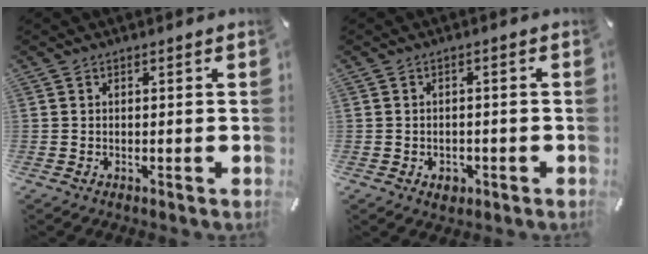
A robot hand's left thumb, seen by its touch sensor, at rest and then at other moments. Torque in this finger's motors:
{"motor_torque": [0.00, 0.03, 0.16, 0.17, 0.02]}